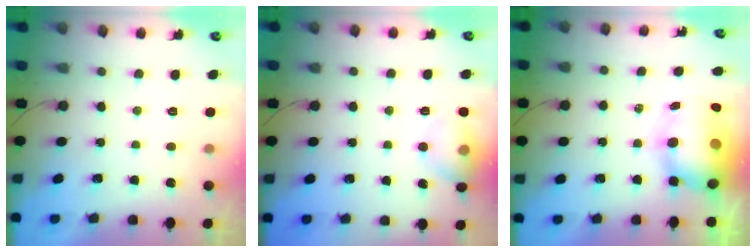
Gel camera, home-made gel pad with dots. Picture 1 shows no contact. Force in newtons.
{"total": 10.0, "press": 9.8, "slide": 2.3}
{"total": 17.1, "press": 15.0, "slide": 8.2}